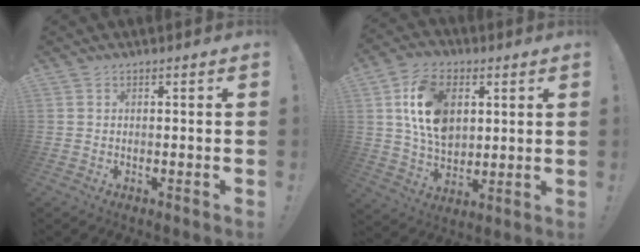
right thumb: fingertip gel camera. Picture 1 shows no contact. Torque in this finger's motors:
{"motor_torque": [1.10, 2.42, 0.70, -0.49, 0.06]}